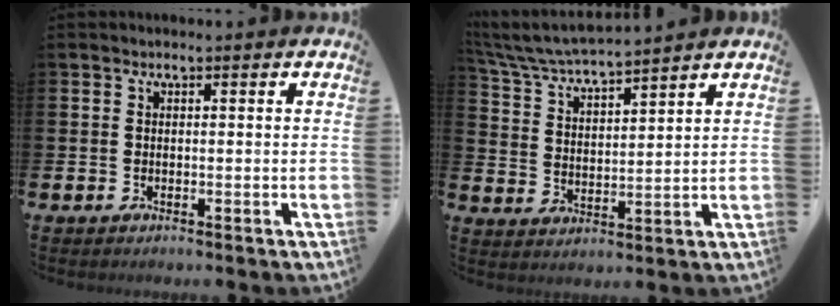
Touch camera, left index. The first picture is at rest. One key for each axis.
{"total": 5.7, "fx": 5.5, "fy": 0.2, "fz": 1.3, "tx": -0.047, "ty": -0.040, "tz": 0.094}